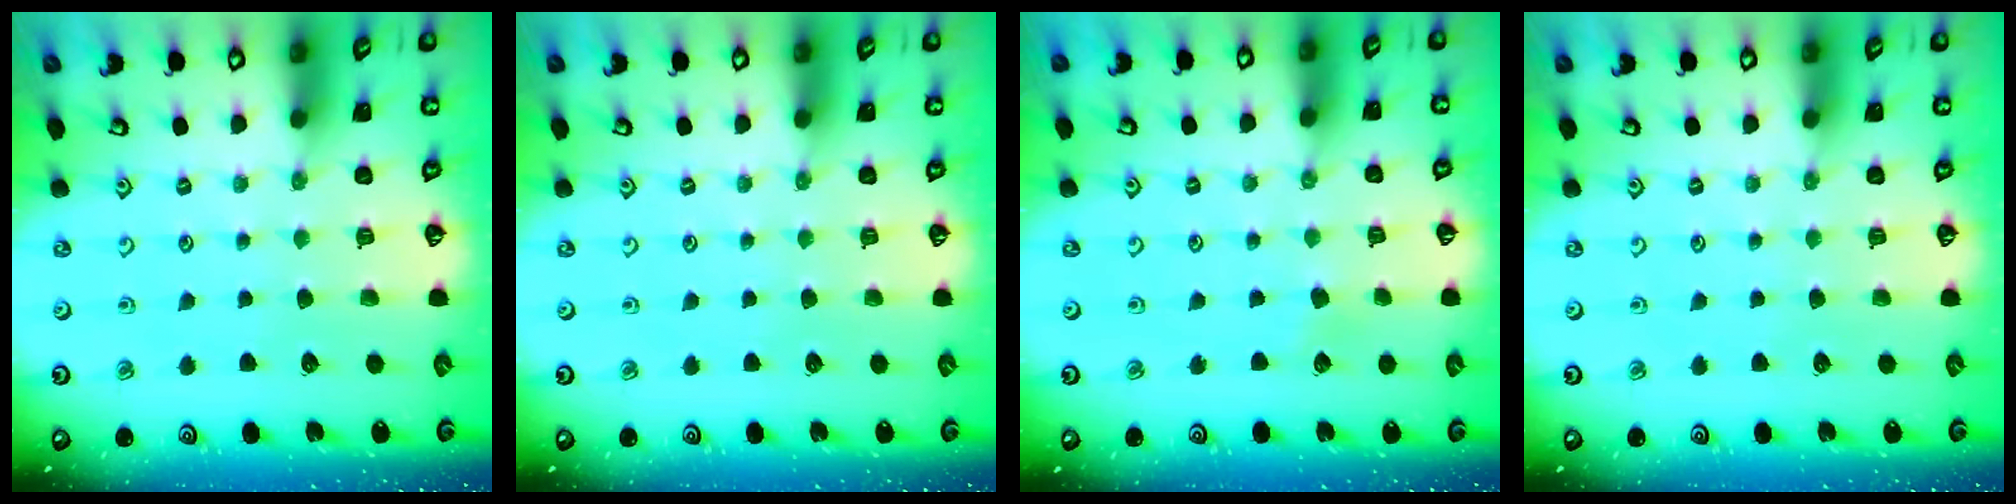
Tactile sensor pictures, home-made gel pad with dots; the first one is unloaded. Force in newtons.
{"total": 0.0}
{"total": 2.9, "press": 2.9, "slide": 0.3}
{"total": 0.0}